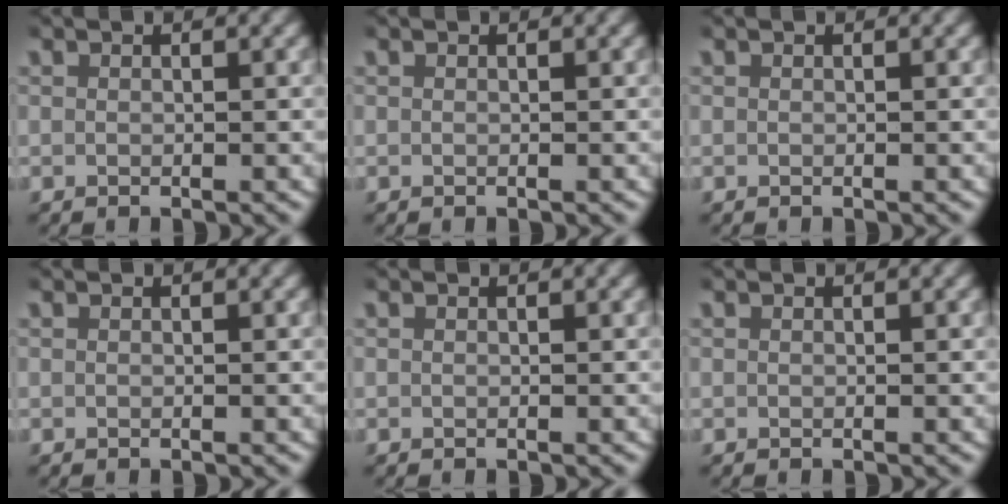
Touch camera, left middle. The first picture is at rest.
{"total": 0.0}
{"total": 0.0}
{"total": 0.0}
{"total": 0.0}
{"total": 0.0}